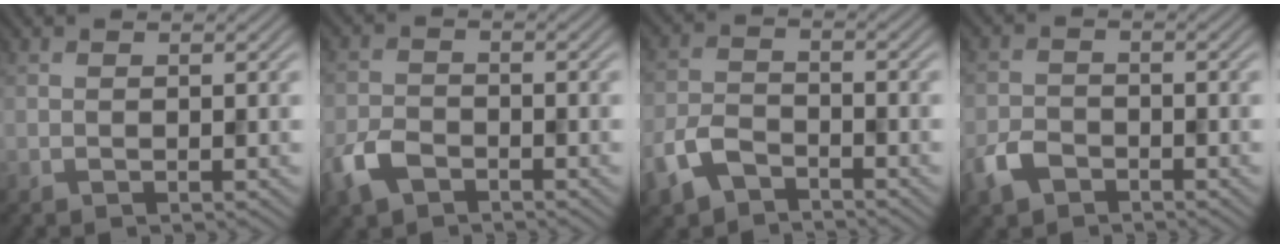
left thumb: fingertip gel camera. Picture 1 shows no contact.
{"total": 4.3, "force": [-2.7, 2.5, 2.3], "torque": [-0.052, -0.007, -0.066]}
{"total": 5.6, "force": [-3.9, 2.9, 2.8], "torque": [-0.063, -0.006, -0.092]}
{"total": 3.6, "force": [-2.4, 2.2, 1.7], "torque": [-0.036, -0.006, -0.059]}